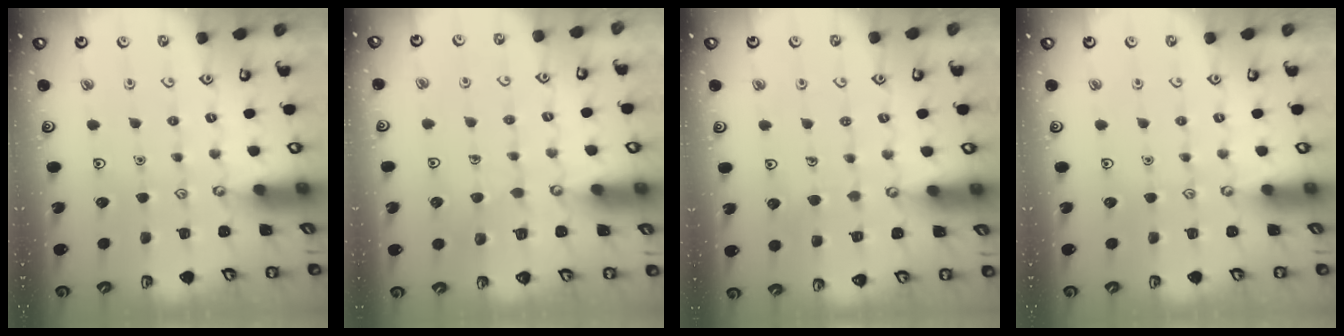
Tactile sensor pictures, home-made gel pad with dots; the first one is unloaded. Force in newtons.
{"total": 3.4, "press": 3.4, "slide": 0.3}
{"total": 3.7, "press": 3.7, "slide": 0.2}
{"total": 0.0}